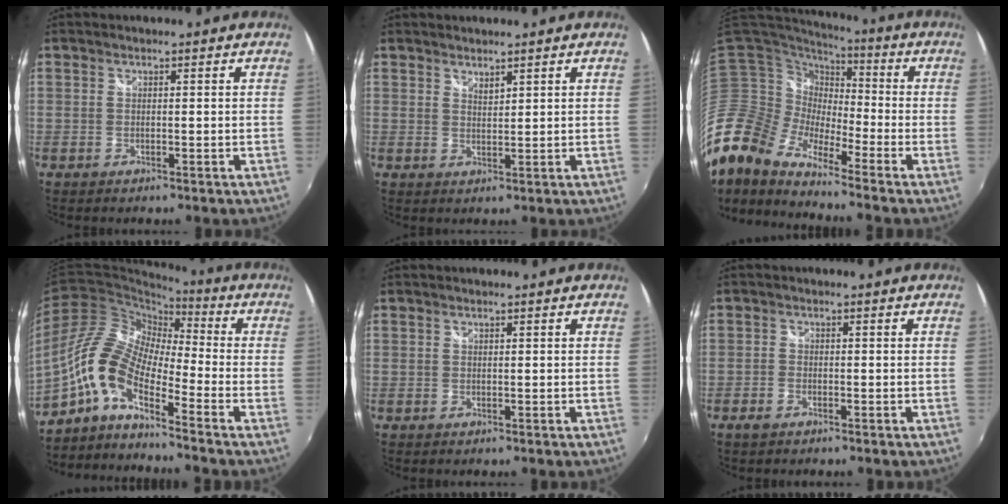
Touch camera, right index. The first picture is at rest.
{"total": 1.8, "force": [1.6, 0.5, 0.6], "torque": [-0.007, 0.001, 0.029]}
{"total": 14.7, "force": [-11.5, 4.8, 7.8], "torque": [-0.138, -0.017, -0.239]}
{"total": 11.5, "force": [-5.9, 3.9, 9.0], "torque": [-0.175, 0.011, -0.138]}
{"total": 0.0}
{"total": 1.9, "force": [-1.4, 1.0, 0.8], "torque": [-0.023, -0.002, -0.030]}